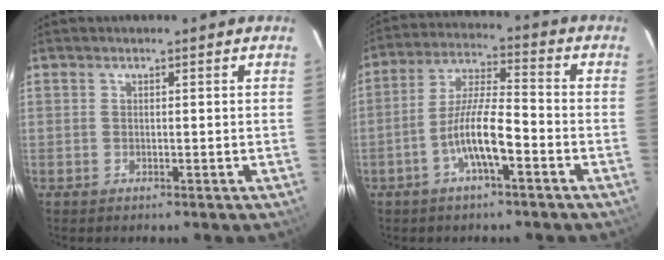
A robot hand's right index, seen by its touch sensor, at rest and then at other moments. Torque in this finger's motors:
{"motor_torque": [0.40, -0.25, 0.61, 0.12]}